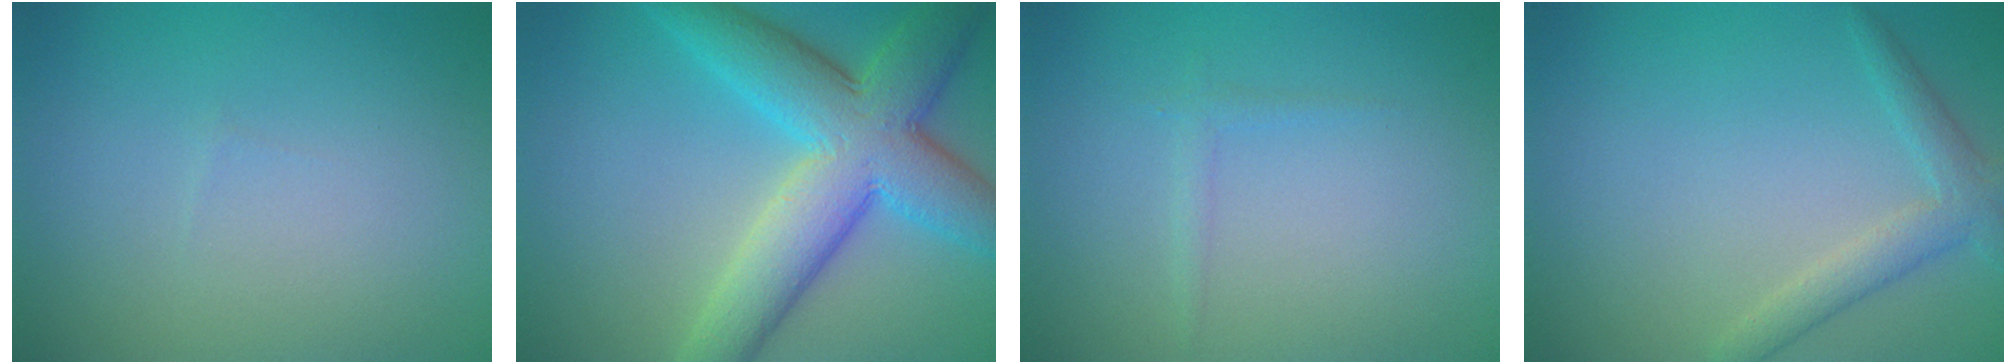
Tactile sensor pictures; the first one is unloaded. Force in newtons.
{"total": 9.5, "press": 9.5, "slide": 0.2}
{"total": 0.8, "press": 0.8, "slide": 0.1}
{"total": 2.6, "press": 2.6, "slide": 0.1}